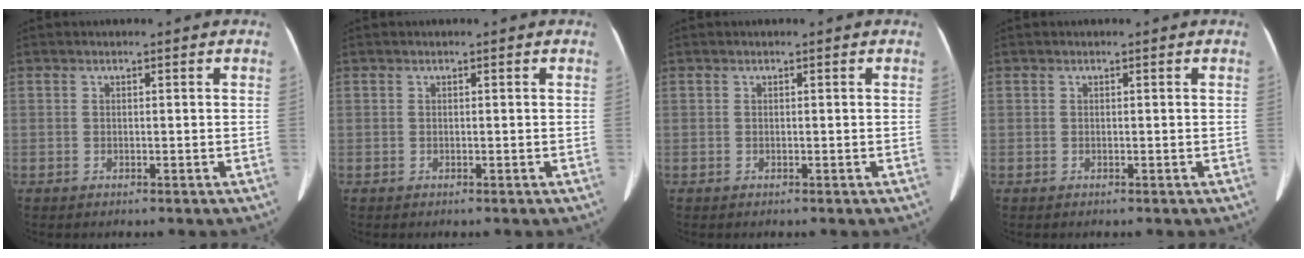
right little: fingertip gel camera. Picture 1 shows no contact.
{"total": 0.0}
{"total": 0.0}
{"total": 0.0}